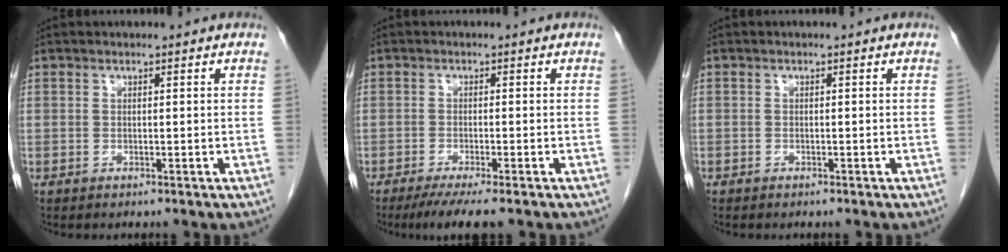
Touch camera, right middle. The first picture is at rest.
{"total": 5.6, "force": [-4.2, 0.0, 3.7], "torque": [-0.051, -0.014, -0.067]}
{"total": 0.0}